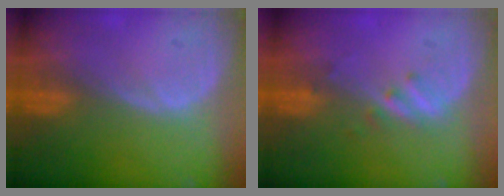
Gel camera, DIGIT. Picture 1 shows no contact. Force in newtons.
{"total": 2.5, "press": 2.2, "slide": 1.2}